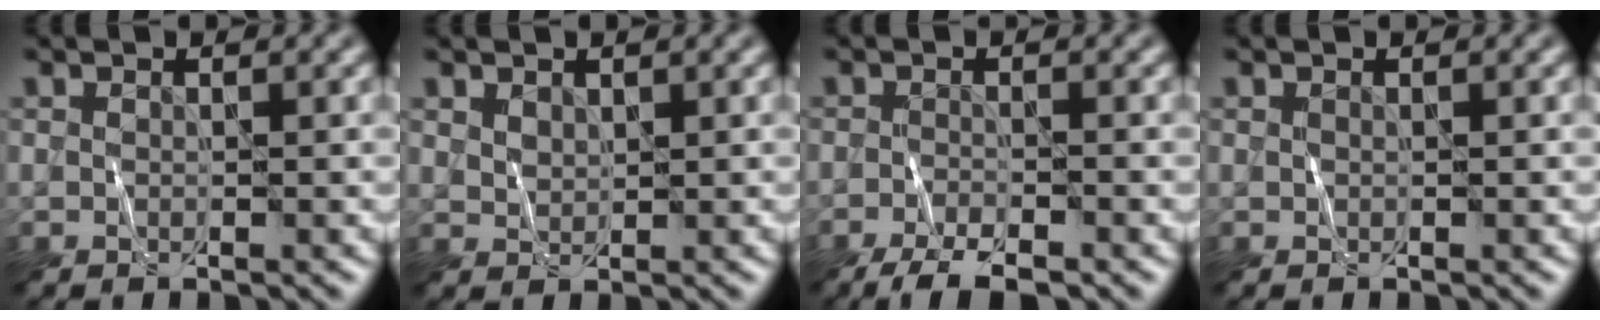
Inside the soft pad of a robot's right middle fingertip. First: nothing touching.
{"total": 1.3, "force": [1.0, 0.7, 0.2], "torque": [-0.007, 0.000, 0.022]}
{"total": 4.5, "force": [-3.6, 1.0, 2.6], "torque": [-0.046, -0.011, -0.067]}
{"total": 0.0}